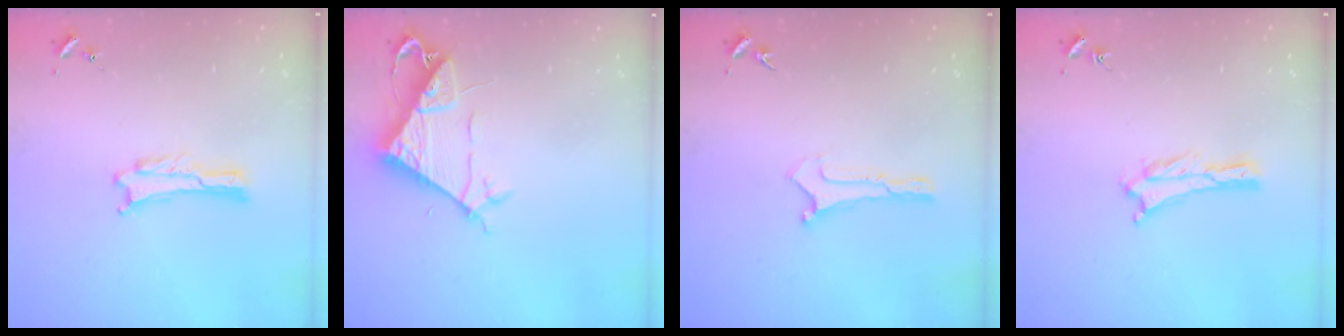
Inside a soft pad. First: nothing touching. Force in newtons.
{"total": 7.3, "press": 7.2, "slide": 0.7}
{"total": 0.0}
{"total": 0.0}